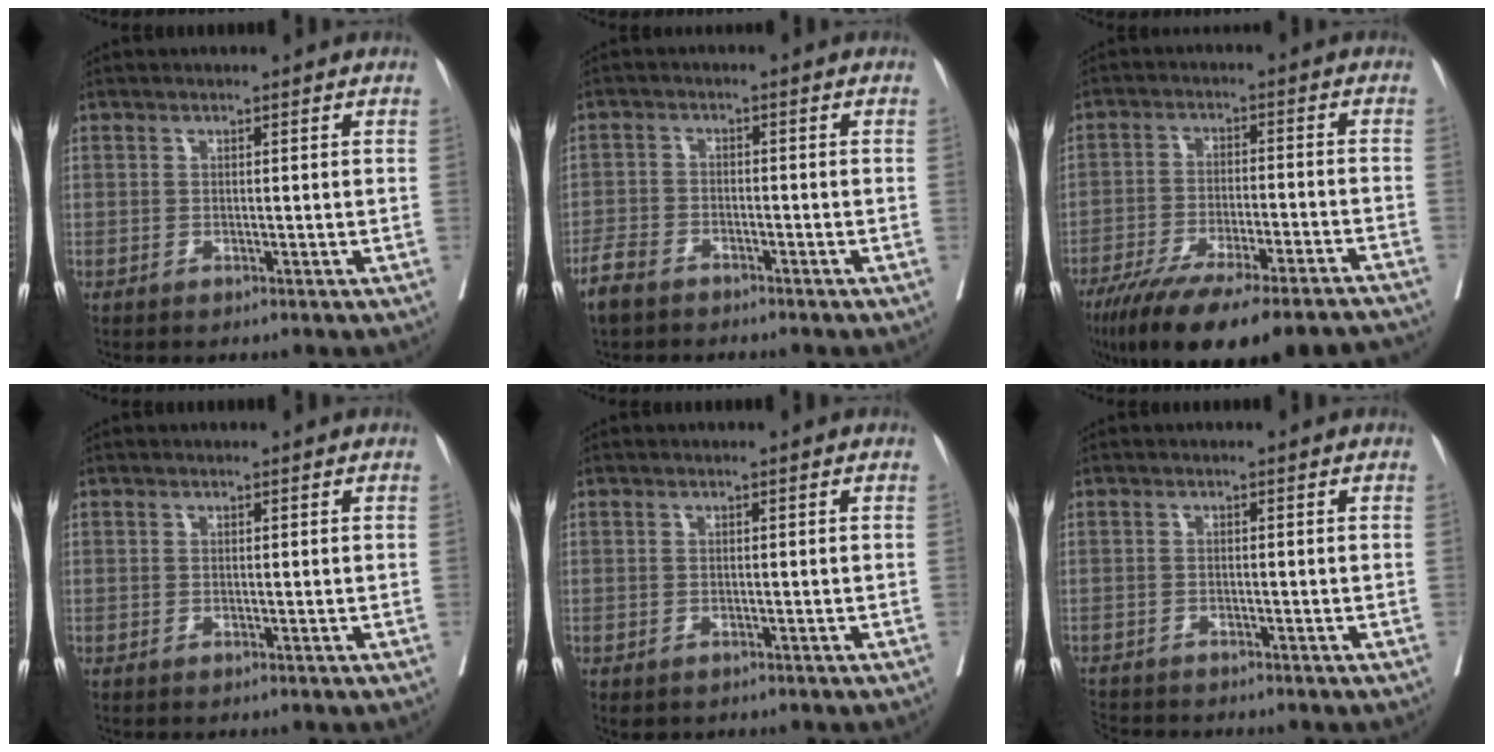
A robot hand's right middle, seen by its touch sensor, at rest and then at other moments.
{"total": 4.2, "force": [-3.5, 1.8, 1.6], "torque": [-0.042, -0.004, -0.067]}
{"total": 22.9, "force": [-19.0, 3.1, 12.4], "torque": [-0.156, -0.028, -0.273]}
{"total": 0.0}
{"total": 1.4, "force": [-1.0, 0.9, 0.5], "torque": [-0.013, -0.003, -0.008]}
{"total": 3.5, "force": [-3.5, 0.5, -0.1], "torque": [-0.001, -0.014, -0.062]}